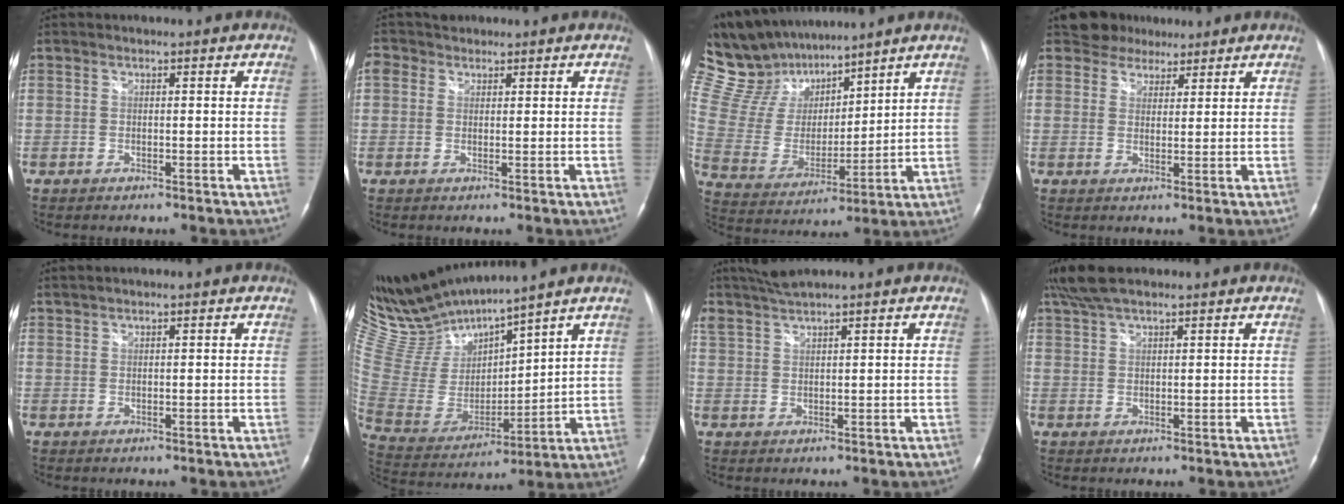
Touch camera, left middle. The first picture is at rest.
{"total": 2.9, "force": [1.6, 2.4, 0.6], "torque": [-0.014, 0.019, 0.028]}
{"total": 16.6, "force": [14.4, 5.9, 6.0], "torque": [-0.129, 0.027, 0.281]}
{"total": 4.6, "force": [3.7, 2.8, 0.0], "torque": [0.005, 0.004, 0.054]}
{"total": 1.1, "force": [1.1, -0.1, 0.3], "torque": [-0.010, 0.011, 0.028]}
{"total": 15.4, "force": [14.5, 0.3, 5.0], "torque": [-0.125, -0.005, 0.307]}
{"total": 3.4, "force": [3.1, -0.6, 1.3], "torque": [-0.034, 0.004, 0.067]}
{"total": 5.9, "force": [4.7, 1.2, 3.2], "torque": [-0.070, 0.023, 0.090]}